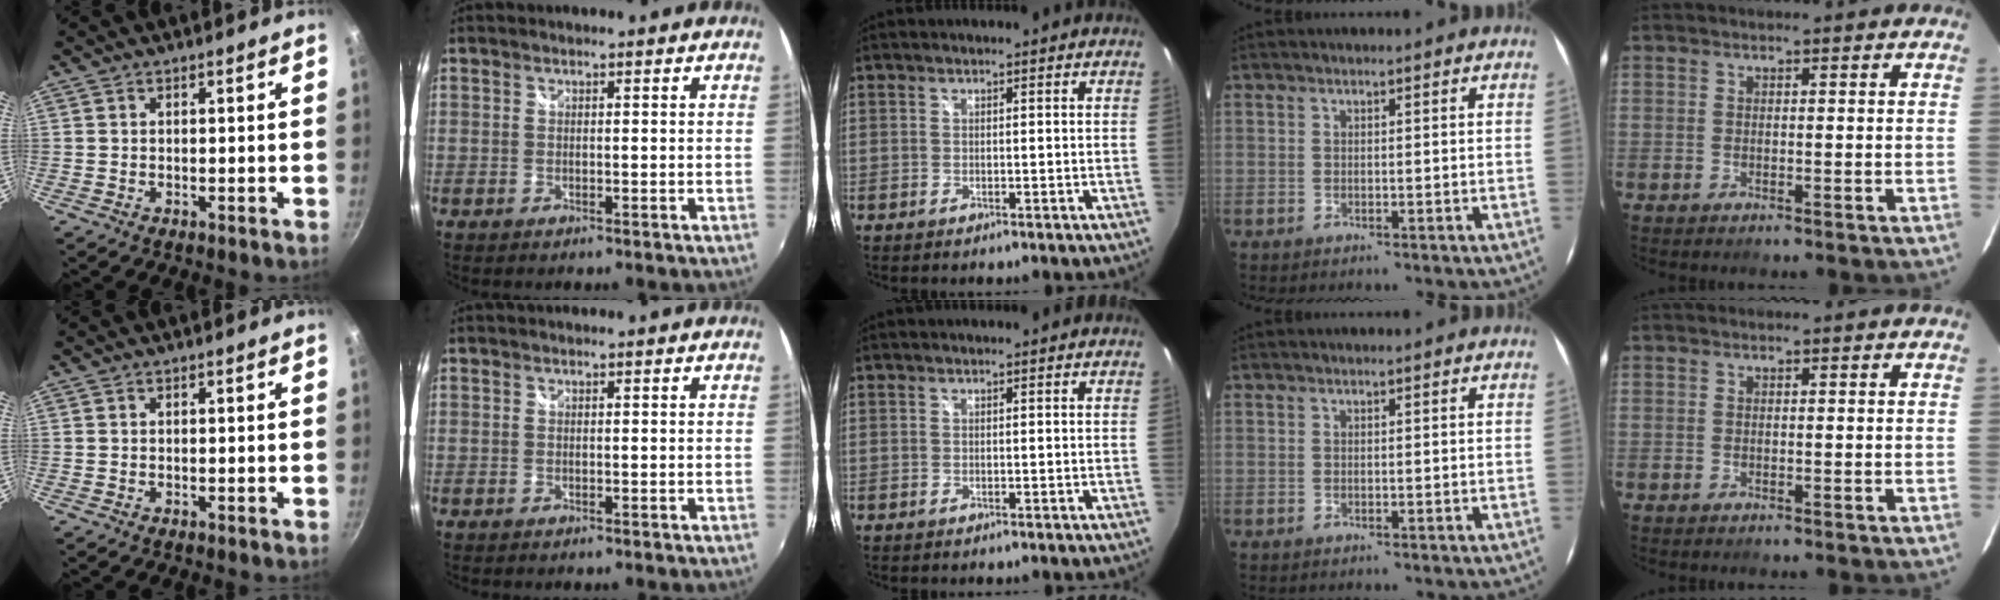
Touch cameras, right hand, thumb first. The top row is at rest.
{}